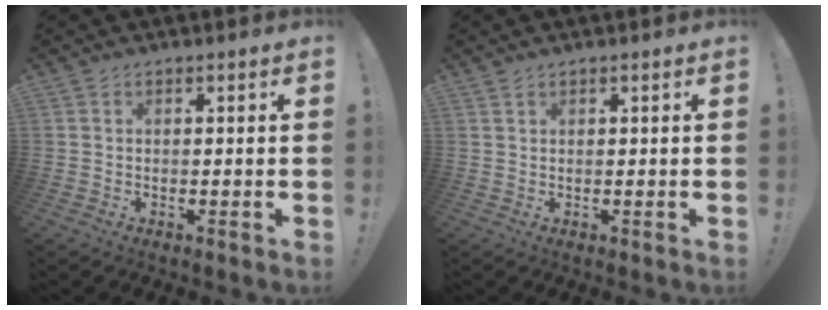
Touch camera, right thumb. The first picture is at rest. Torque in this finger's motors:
{"motor_torque": [-0.07, -0.16, 0.39, -0.22, 0.00]}